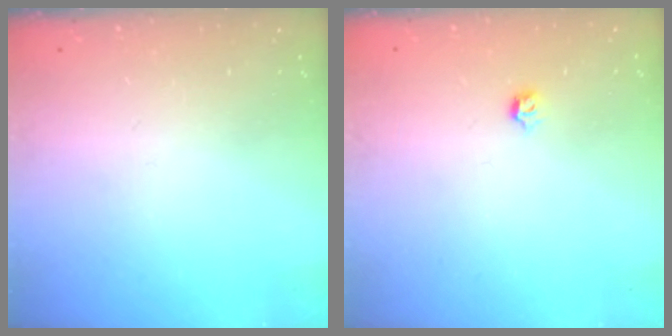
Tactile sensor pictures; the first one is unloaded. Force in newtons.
{"total": 2.8, "press": 2.7, "slide": 0.8}